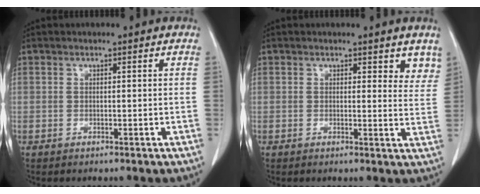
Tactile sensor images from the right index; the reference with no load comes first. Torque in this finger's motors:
{"motor_torque": [-0.02, 0.30, 0.03, 0.00]}